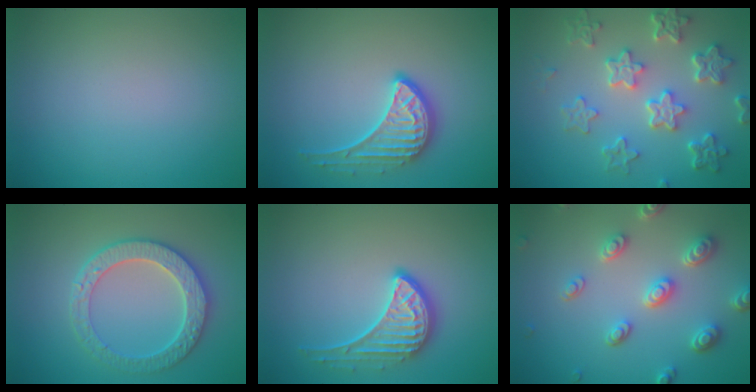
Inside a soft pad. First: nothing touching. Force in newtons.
{"total": 3.5, "press": 3.0, "slide": 1.7}
{"total": 6.0, "press": 4.6, "slide": 3.9}
{"total": 4.4, "press": 4.1, "slide": 1.6}
{"total": 3.4, "press": 3.0, "slide": 1.7}
{"total": 4.6, "press": 3.6, "slide": 2.9}